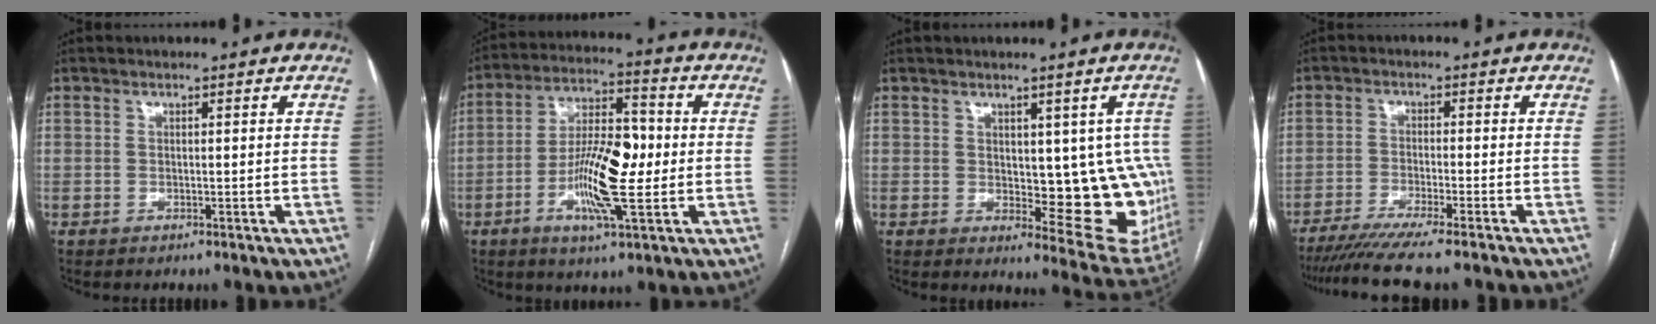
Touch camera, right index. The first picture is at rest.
{"total": 13.0, "force": [-2.1, 3.2, 12.4], "torque": [-0.226, 0.009, -0.037]}
{"total": 11.7, "force": [0.9, 5.7, 10.1], "torque": [-0.086, -0.004, 0.022]}
{"total": 10.0, "force": [-8.3, -0.6, 5.5], "torque": [-0.074, -0.023, -0.132]}